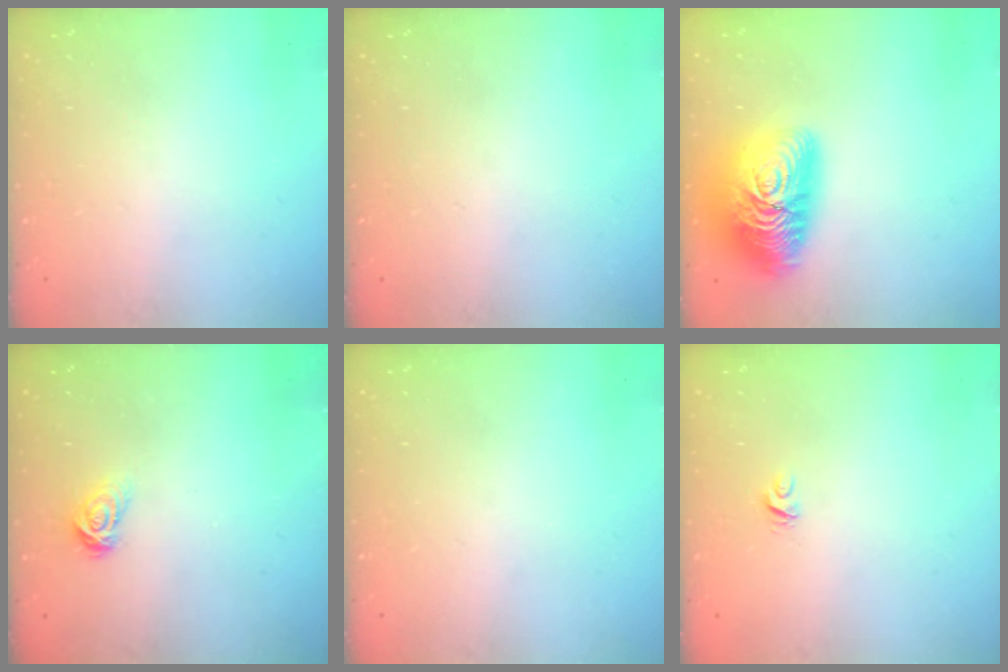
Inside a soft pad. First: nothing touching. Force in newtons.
{"total": 0.0}
{"total": 20.7, "press": 20.7, "slide": 1.1}
{"total": 4.0, "press": 4.0, "slide": 0.4}
{"total": 0.0}
{"total": 3.7, "press": 3.7, "slide": 0.2}